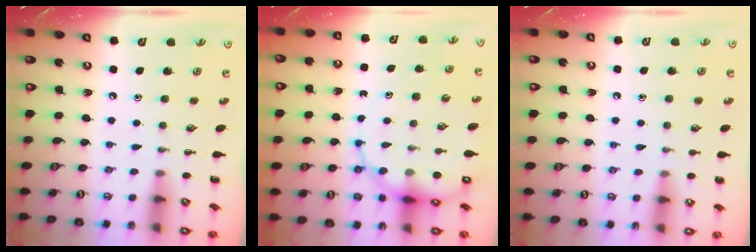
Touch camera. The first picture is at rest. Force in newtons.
{"total": 12.3, "press": 11.8, "slide": 3.7}
{"total": 5.6, "press": 5.2, "slide": 2.2}